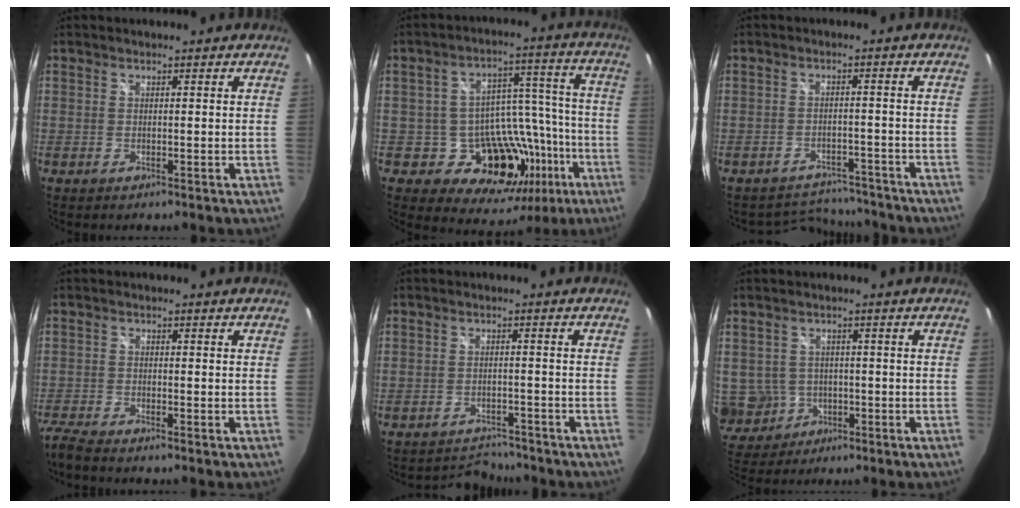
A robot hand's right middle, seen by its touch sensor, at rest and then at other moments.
{"total": 16.8, "force": [-7.5, 12.4, 8.4], "torque": [-0.138, 0.037, -0.077]}
{"total": 7.4, "force": [-7.0, 2.5, 0.1], "torque": [-0.011, 0.018, -0.095]}
{"total": 3.7, "force": [-3.5, 0.0, 1.3], "torque": [-0.045, -0.015, -0.069]}
{"total": 6.5, "force": [-6.3, 1.7, -0.6], "torque": [0.001, 0.015, -0.092]}
{"total": 7.6, "force": [-1.4, 7.0, 2.5], "torque": [-0.071, 0.002, -0.004]}